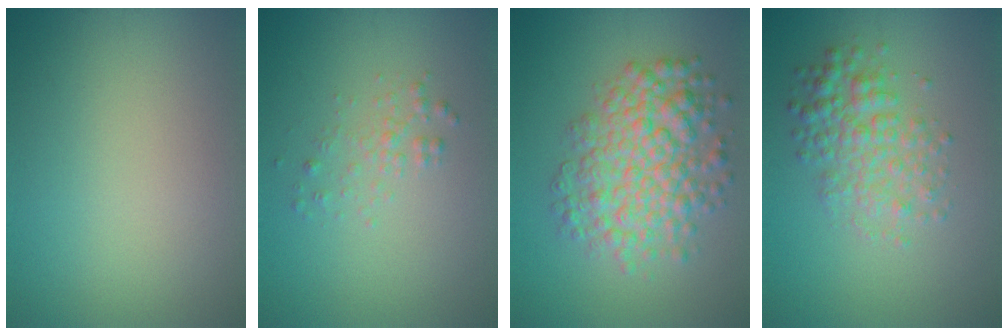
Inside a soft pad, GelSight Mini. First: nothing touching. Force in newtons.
{"total": 1.3, "press": 1.3, "slide": 0.1}
{"total": 6.7, "press": 6.7, "slide": 0.1}
{"total": 3.7, "press": 3.7, "slide": 0.0}